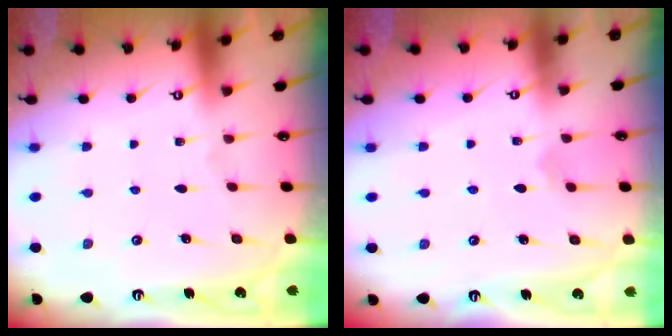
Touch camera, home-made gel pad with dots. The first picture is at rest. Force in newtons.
{"total": 2.8, "press": 2.8, "slide": 0.3}